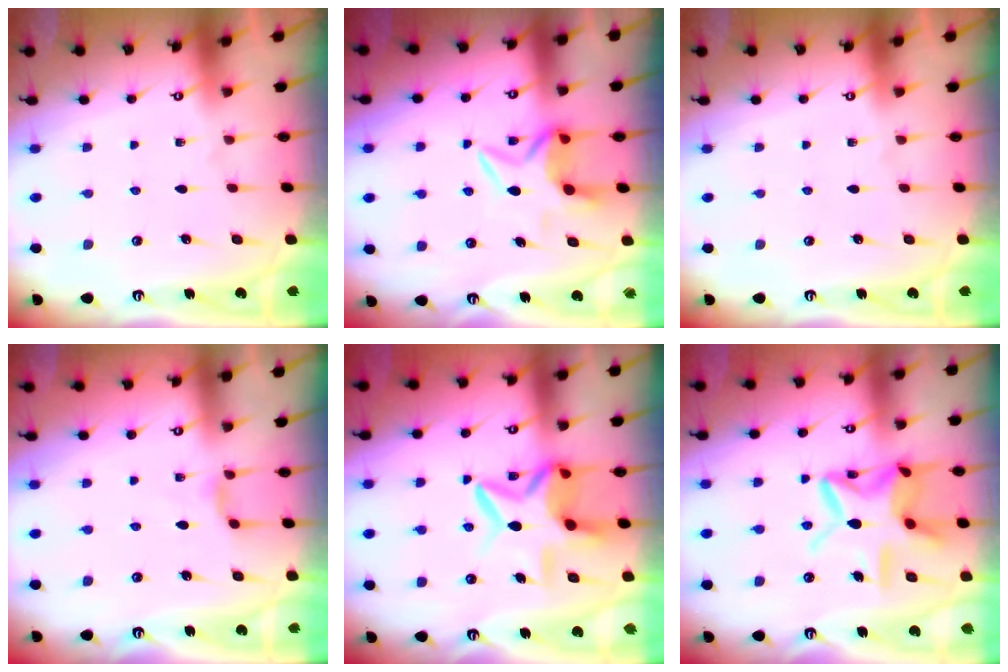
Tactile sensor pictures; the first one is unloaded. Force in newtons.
{"total": 6.6, "press": 6.5, "slide": 1.0}
{"total": 0.0}
{"total": 1.9, "press": 1.9, "slide": 0.4}
{"total": 10.9, "press": 10.8, "slide": 1.5}
{"total": 15.1, "press": 15.0, "slide": 1.5}